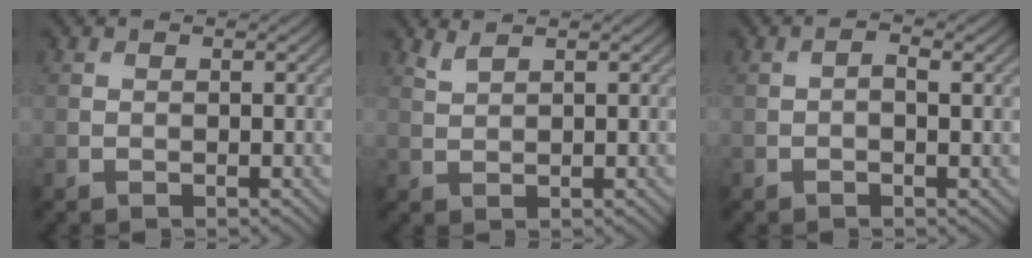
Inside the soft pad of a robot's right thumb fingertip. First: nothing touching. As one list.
[{"total": 1.5, "force": [1.3, 0.2, 0.7], "torque": [-0.022, 0.004, 0.032]}, {"total": 1.5, "force": [-0.1, 0.6, 1.4], "torque": [-0.023, 0.002, -0.002]}]